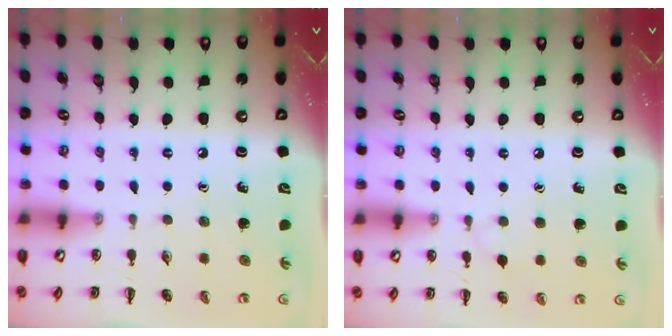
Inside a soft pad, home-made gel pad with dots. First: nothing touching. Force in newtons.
{"total": 4.7, "press": 4.4, "slide": 1.6}